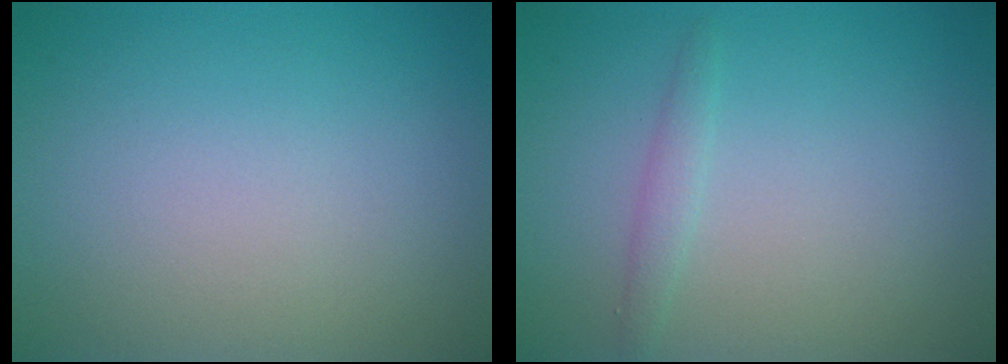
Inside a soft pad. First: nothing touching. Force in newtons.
{"total": 1.1, "press": 1.1, "slide": 0.0}